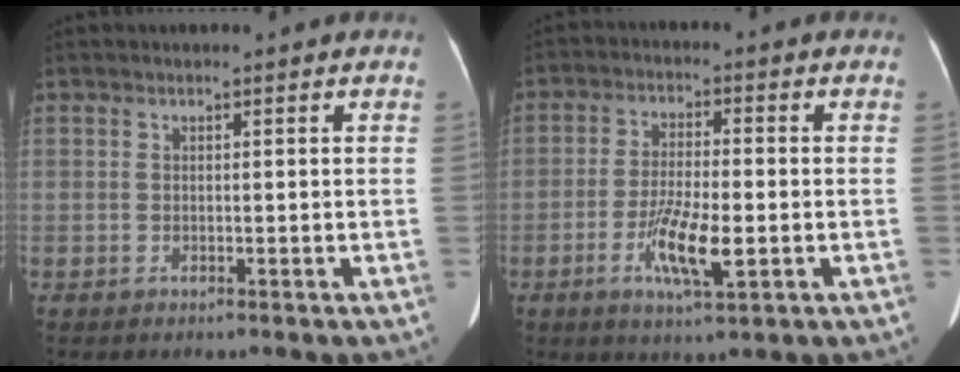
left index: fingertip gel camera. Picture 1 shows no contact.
{"total": 7.9, "force": [-2.6, 1.5, 7.3], "torque": [-0.140, -0.010, -0.046]}